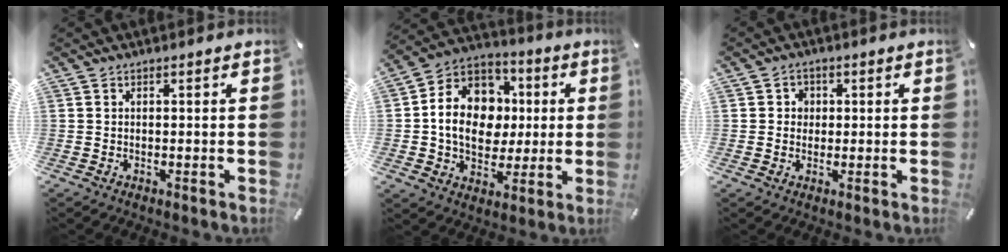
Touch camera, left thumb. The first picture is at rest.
{"total": 14.6, "force": [-0.5, 12.6, 7.5], "torque": [-0.145, 0.012, -0.005]}
{"total": 2.8, "force": [0.0, 2.7, 0.7], "torque": [-0.009, 0.005, -0.004]}